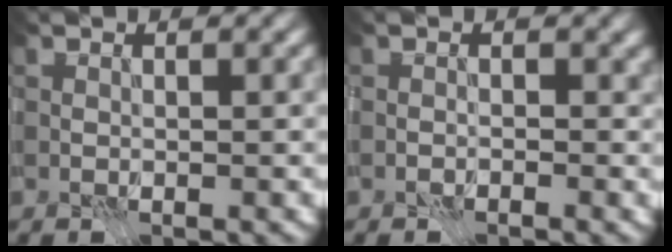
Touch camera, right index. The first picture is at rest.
{"total": 0.7, "force": [-0.5, 0.4, 0.4], "torque": [-0.004, 0.004, -0.011]}